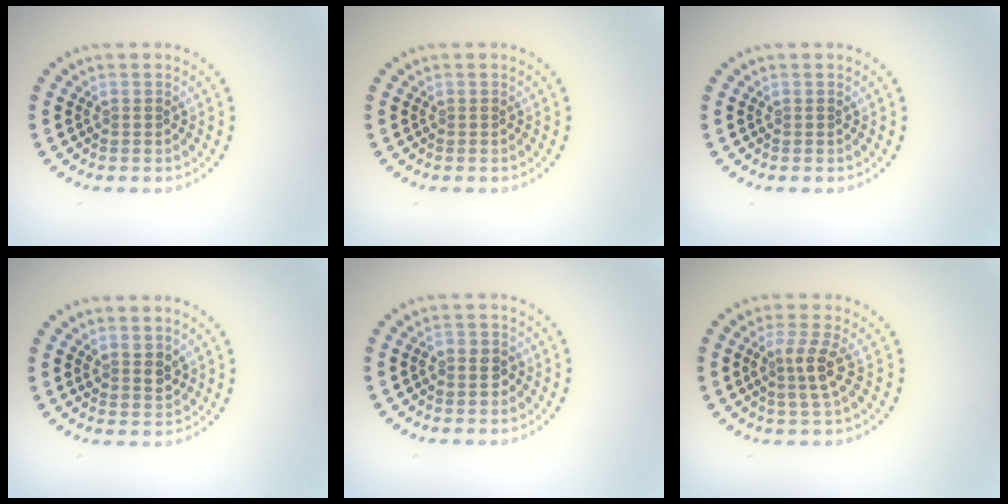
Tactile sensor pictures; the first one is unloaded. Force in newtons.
{"total": 0.0}
{"total": 0.0}
{"total": 1.8, "press": 1.6, "slide": 0.9}
{"total": 1.3, "press": 1.3, "slide": 0.4}
{"total": 2.7, "press": 2.3, "slide": 1.4}